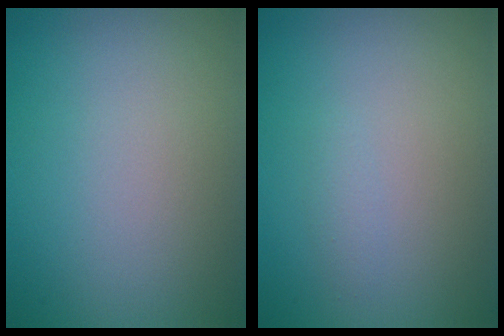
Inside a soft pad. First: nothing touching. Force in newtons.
{"total": 0.6, "press": 0.6, "slide": 0.0}